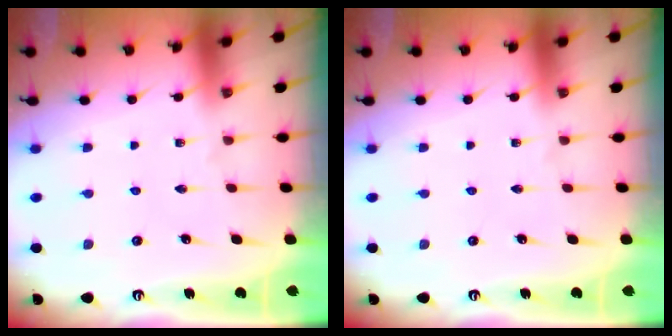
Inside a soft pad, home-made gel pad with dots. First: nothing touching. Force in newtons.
{"total": 0.0}